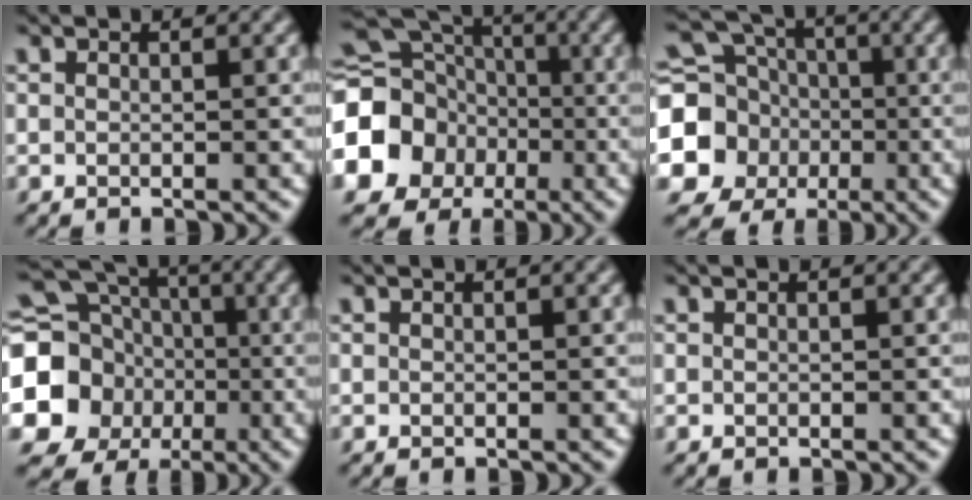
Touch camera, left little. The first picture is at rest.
{"total": 16.4, "force": [-4.1, 14.7, 5.8], "torque": [-0.155, -0.014, -0.103]}
{"total": 11.5, "force": [-2.2, 10.5, 4.2], "torque": [-0.117, -0.023, -0.061]}
{"total": 18.3, "force": [-2.6, 17.0, 6.4], "torque": [-0.161, -0.009, -0.083]}
{"total": 0.0}
{"total": 0.0}